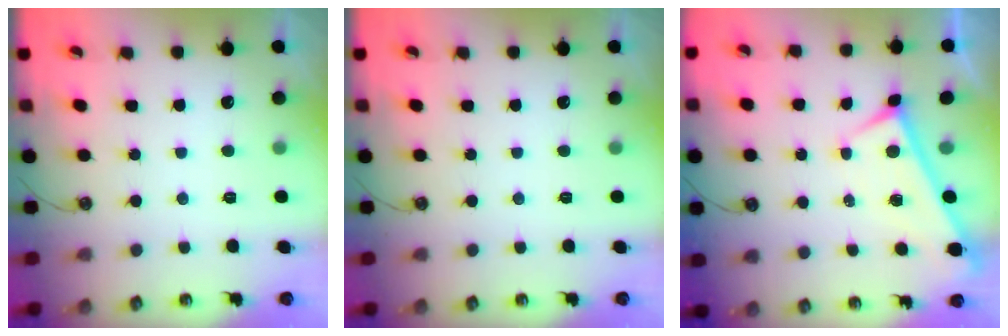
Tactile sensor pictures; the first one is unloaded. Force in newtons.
{"total": 0.0}
{"total": 0.0}